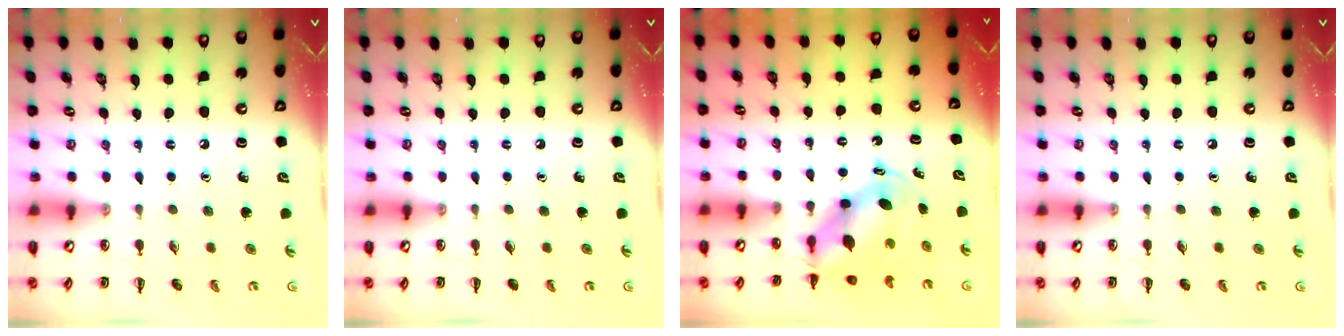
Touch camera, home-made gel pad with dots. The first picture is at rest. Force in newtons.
{"total": 0.0}
{"total": 5.6, "press": 5.4, "slide": 1.6}
{"total": 0.0}